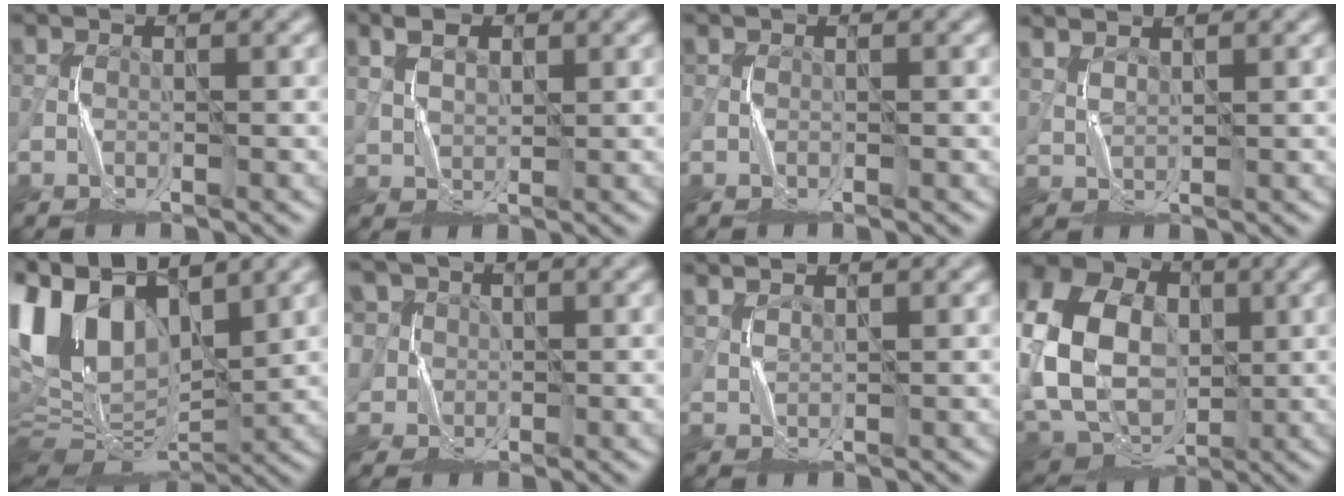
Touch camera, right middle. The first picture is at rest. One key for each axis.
{"total": 3.2, "fx": 1.5, "fy": 2.0, "fz": 2.1, "tx": -0.043, "ty": 0.003, "tz": 0.030}
{"total": 0.0}
{"total": 2.7, "fx": 2.2, "fy": 0.8, "fz": 1.4, "tx": -0.029, "ty": 0.008, "tz": 0.033}
{"total": 16.1, "fx": 5.8, "fy": 8.9, "fz": 12.0, "tx": -0.264, "ty": 0.028, "tz": 0.094}
{"total": 5.4, "fx": 2.1, "fy": 4.7, "fz": 1.5, "tx": -0.039, "ty": 0.013, "tz": 0.035}
{"total": 2.4, "fx": 1.9, "fy": 0.7, "fz": 1.2, "tx": -0.026, "ty": 0.008, "tz": 0.027}
{"total": 17.1, "fx": 0.8, "fy": 13.3, "fz": 10.8, "tx": -0.252, "ty": 0.023, "tz": 0.001}